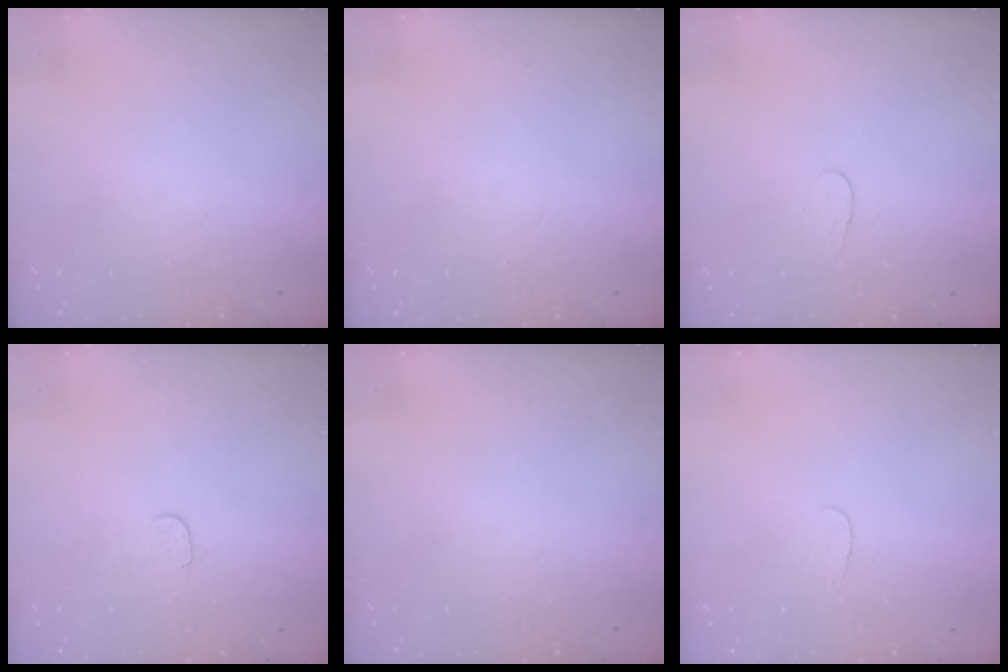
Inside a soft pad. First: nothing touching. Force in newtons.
{"total": 0.0}
{"total": 3.9, "press": 3.9, "slide": 0.4}
{"total": 4.0, "press": 4.0, "slide": 0.4}
{"total": 0.0}
{"total": 2.8, "press": 2.8, "slide": 0.3}